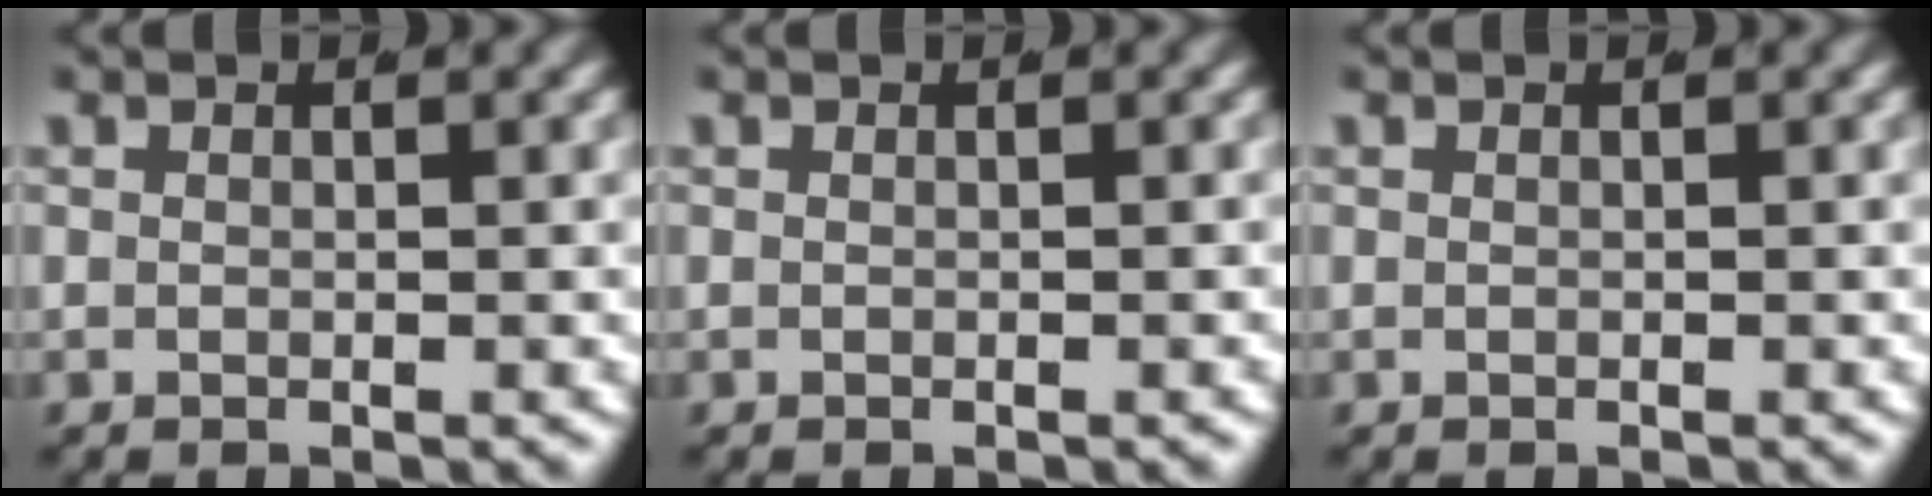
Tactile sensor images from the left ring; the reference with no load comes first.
{"total": 0.0}
{"total": 0.0}